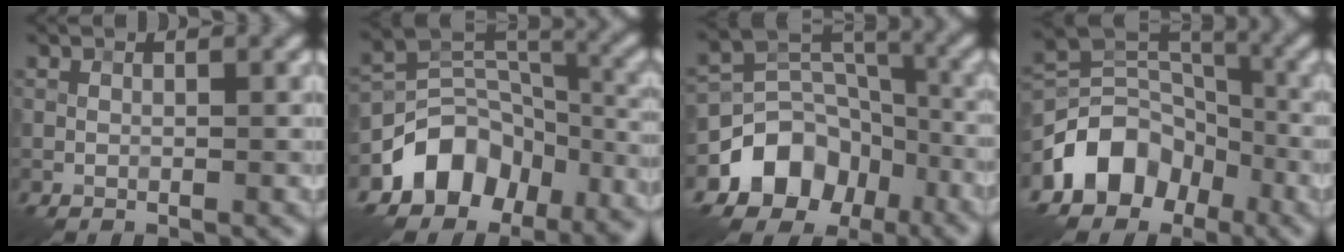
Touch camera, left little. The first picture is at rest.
{"total": 10.0, "force": [-5.6, 7.3, 3.9], "torque": [-0.050, 0.001, -0.100]}
{"total": 7.7, "force": [-4.2, 5.7, 3.0], "torque": [-0.030, -0.002, -0.077]}
{"total": 7.5, "force": [-4.0, 5.5, 3.2], "torque": [-0.038, 0.000, -0.082]}